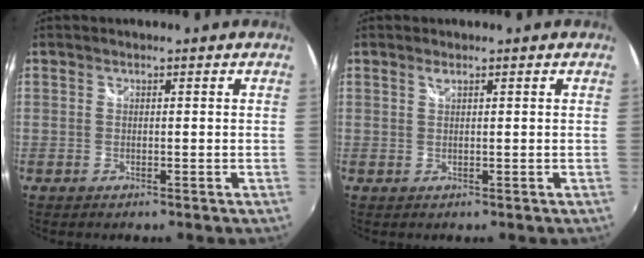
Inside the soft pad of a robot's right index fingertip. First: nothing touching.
{"total": 0.8, "force": [0.5, 0.1, 0.6], "torque": [-0.010, 0.002, 0.010]}